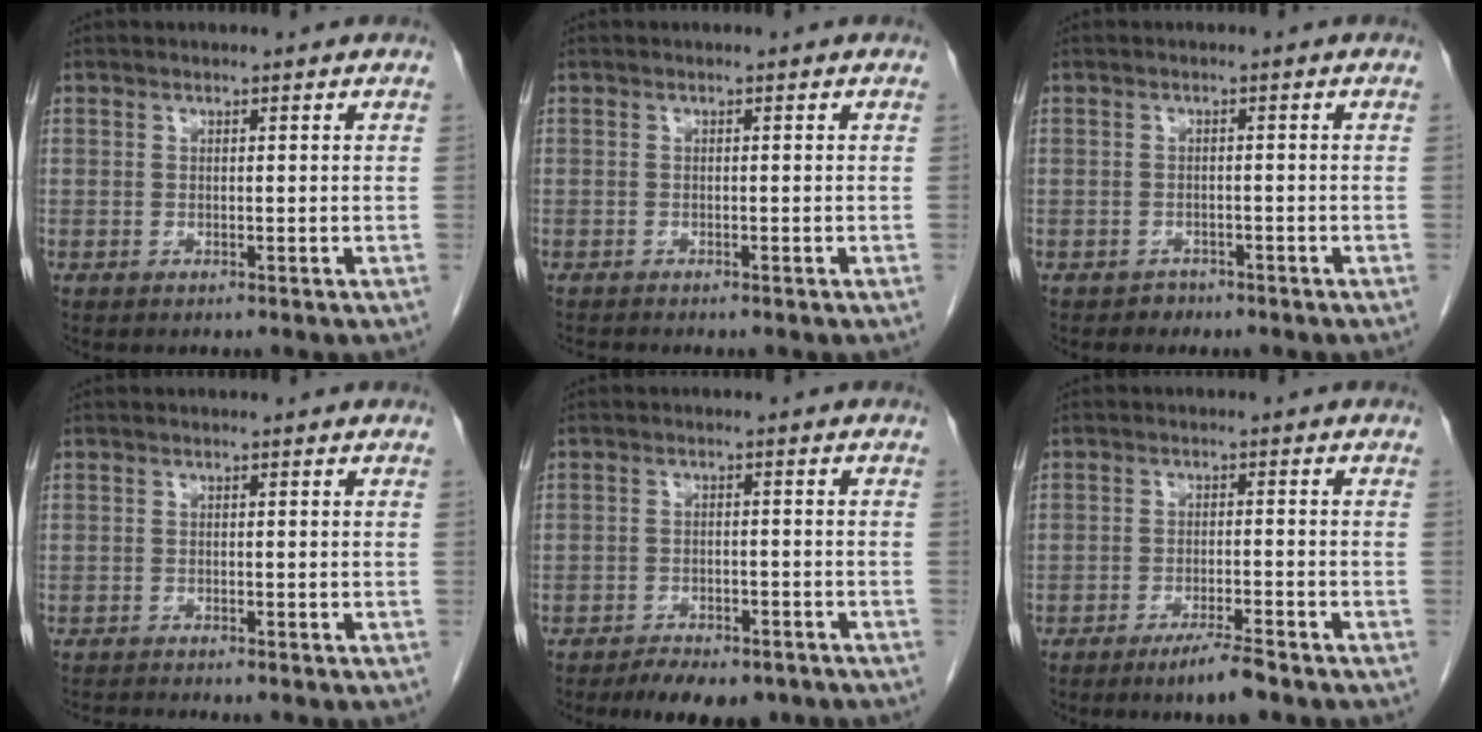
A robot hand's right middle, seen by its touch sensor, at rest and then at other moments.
{"total": 1.2, "force": [-1.1, 0.0, 0.5], "torque": [-0.008, -0.002, -0.015]}
{"total": 1.4, "force": [-1.1, 0.9, -0.1], "torque": [-0.003, 0.003, -0.018]}
{"total": 3.0, "force": [-2.8, -0.2, 1.0], "torque": [-0.012, -0.008, -0.043]}
{"total": 8.8, "force": [-6.9, 3.4, 4.2], "torque": [-0.053, 0.004, -0.098]}
{"total": 4.8, "force": [-3.6, 0.1, 3.2], "torque": [-0.056, -0.009, -0.060]}